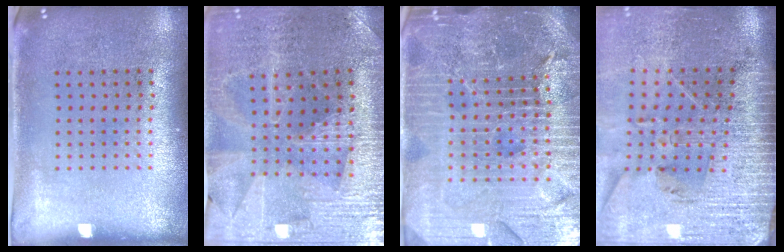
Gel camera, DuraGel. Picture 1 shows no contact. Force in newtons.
{"total": 3.1, "press": 3.0, "slide": 0.4}
{"total": 5.9, "press": 5.3, "slide": 2.8}
{"total": 4.0, "press": 3.4, "slide": 2.0}